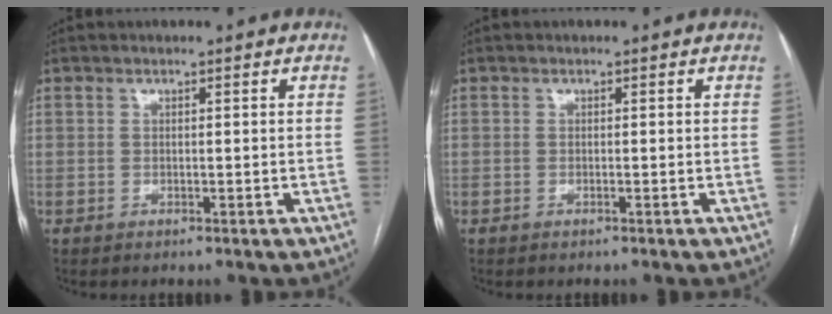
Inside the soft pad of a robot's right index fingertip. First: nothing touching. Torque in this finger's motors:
{"motor_torque": [0.26, 0.10, 0.00, 0.00]}